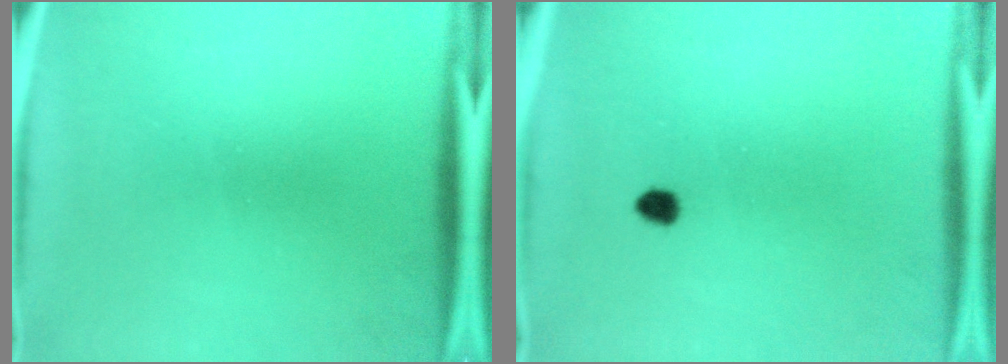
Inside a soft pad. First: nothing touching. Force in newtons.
{"total": 1.8}